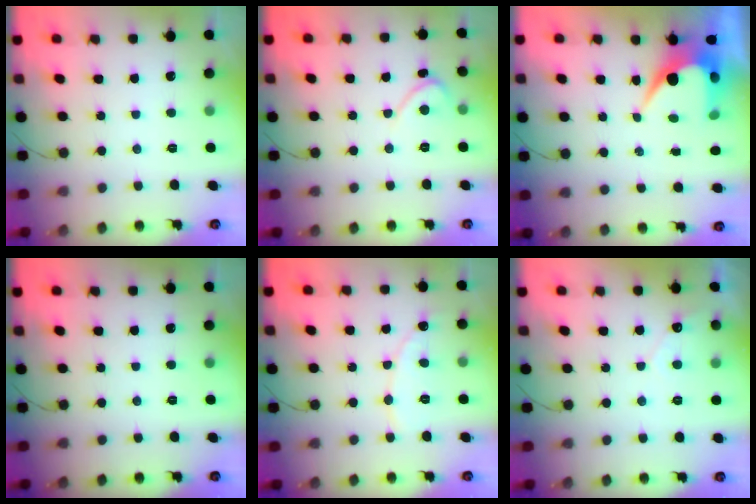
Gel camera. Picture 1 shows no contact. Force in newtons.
{"total": 2.2, "press": 2.2, "slide": 0.2}
{"total": 8.5, "press": 8.4, "slide": 0.6}
{"total": 0.0}
{"total": 7.5, "press": 7.4, "slide": 0.6}
{"total": 2.7, "press": 2.7, "slide": 0.1}